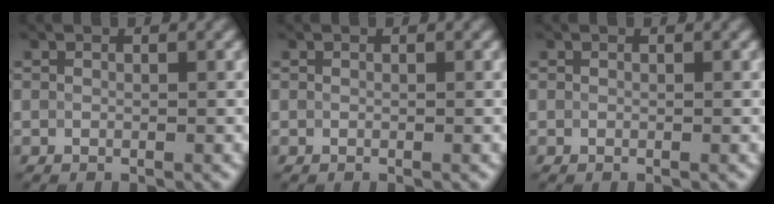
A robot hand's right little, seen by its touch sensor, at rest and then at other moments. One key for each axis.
{"total": 0.0}
{"total": 0.0}